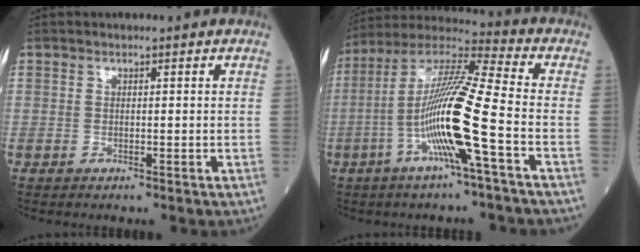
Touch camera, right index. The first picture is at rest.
{"total": 15.8, "force": [-4.3, -0.4, 15.2], "torque": [-0.297, 0.004, -0.093]}